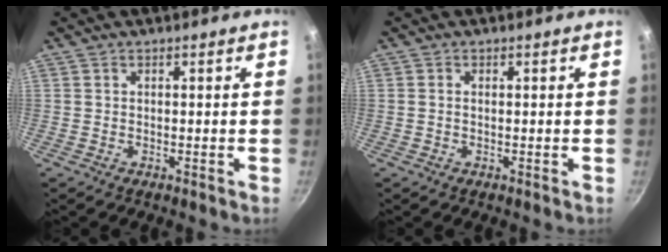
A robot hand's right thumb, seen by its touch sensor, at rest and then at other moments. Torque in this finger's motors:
{"motor_torque": [-0.11, -0.28, -0.42, -0.08, 0.04]}